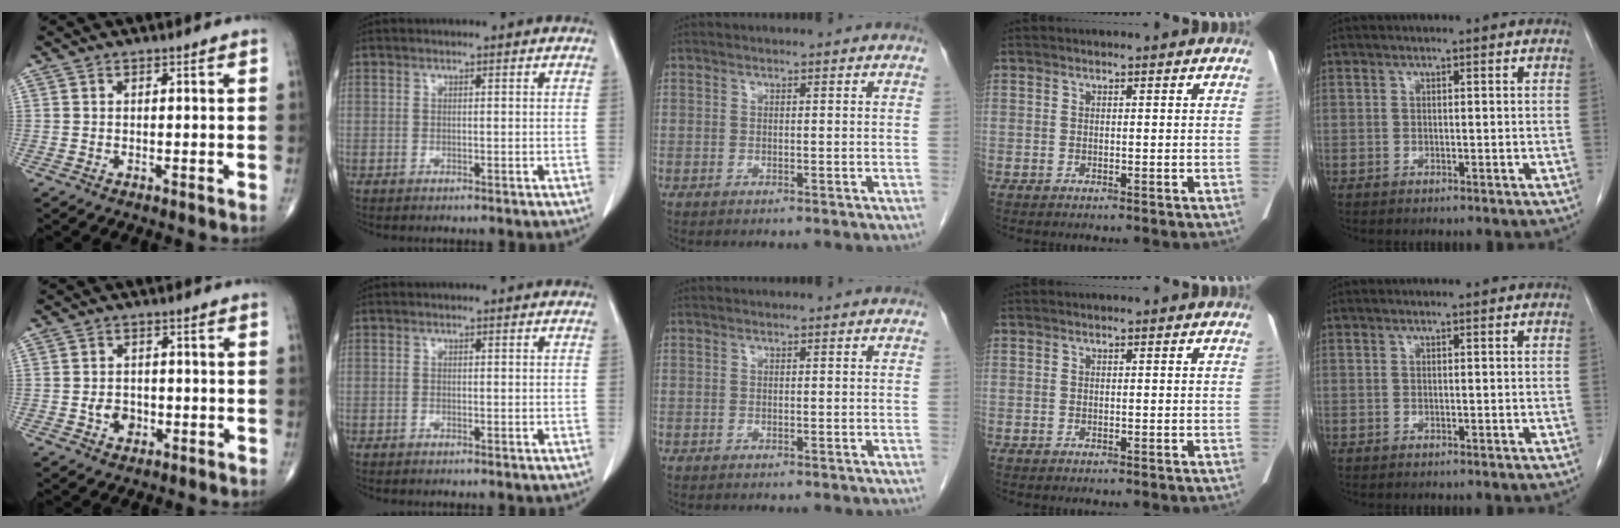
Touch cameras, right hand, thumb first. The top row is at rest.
{"thumb": {"total": 4.0, "force": [-1.1, 3.1, 2.2], "torque": [-0.019, 0.006, -0.016]}}